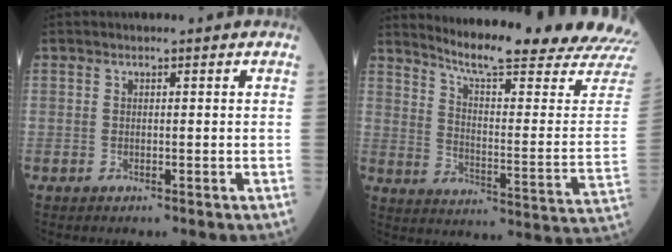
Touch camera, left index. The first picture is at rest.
{"total": 23.4, "force": [21.4, -0.9, 9.4], "torque": [-0.147, -0.120, 0.273]}